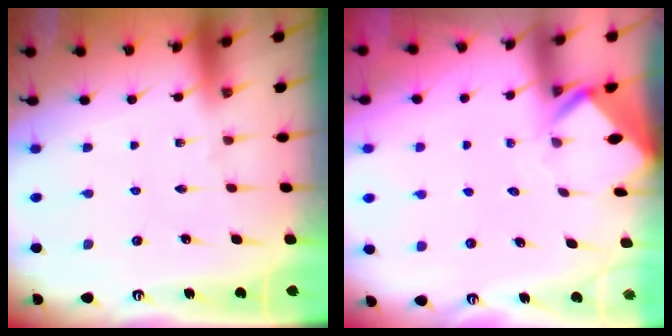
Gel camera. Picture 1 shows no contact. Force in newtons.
{"total": 3.1, "press": 3.1, "slide": 0.3}